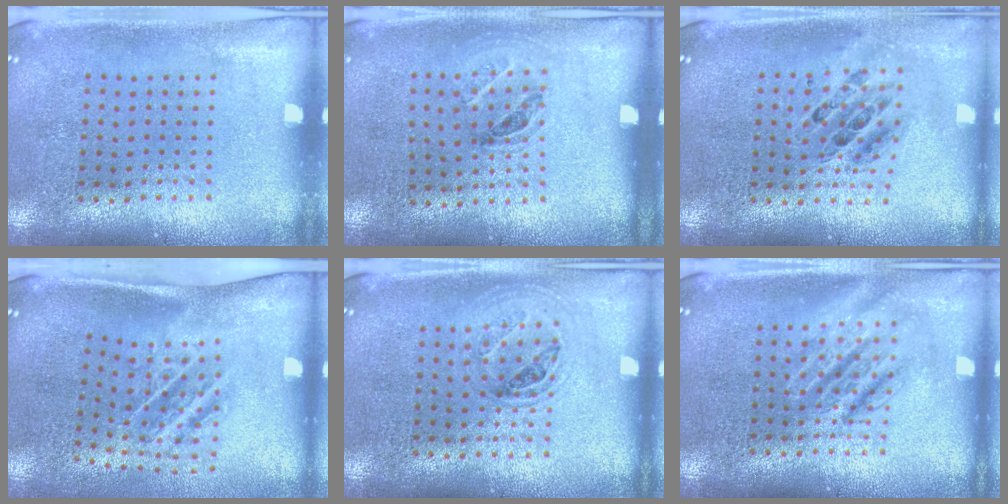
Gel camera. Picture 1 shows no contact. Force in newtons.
{"total": 1.1, "press": 0.7, "slide": 0.9}
{"total": 0.7, "press": 0.7, "slide": 0.1}
{"total": 1.9, "press": 1.1, "slide": 1.6}
{"total": 1.0, "press": 0.9, "slide": 0.3}
{"total": 2.8, "press": 2.8, "slide": 0.3}